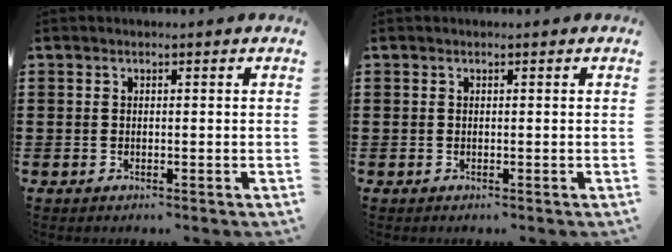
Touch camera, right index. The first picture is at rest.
{"total": 0.0}